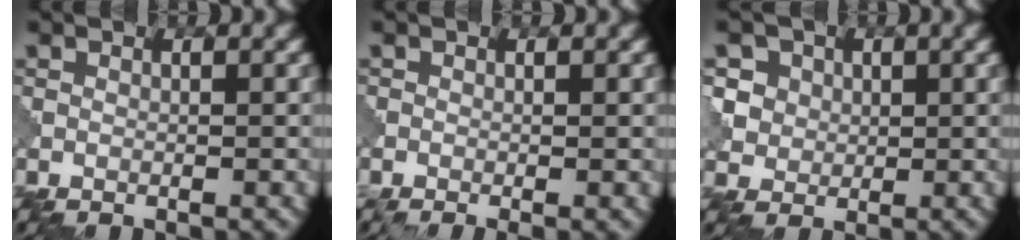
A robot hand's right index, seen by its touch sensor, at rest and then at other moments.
{"total": 2.5, "force": [-0.4, 1.2, 2.1], "torque": [-0.010, 0.004, -0.010]}
{"total": 2.8, "force": [1.2, 2.5, 0.0], "torque": [-0.023, -0.003, 0.027]}